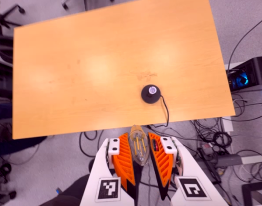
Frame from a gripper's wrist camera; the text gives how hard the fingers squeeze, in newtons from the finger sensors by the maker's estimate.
{"total": 12.4, "left": 14.0, "right": 10.8}